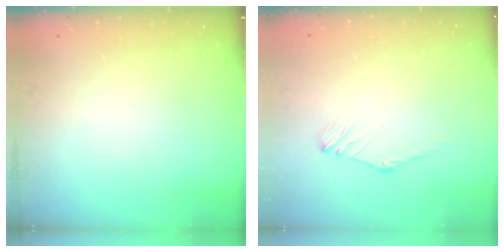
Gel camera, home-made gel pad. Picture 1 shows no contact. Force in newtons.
{"total": 1.2, "press": 1.1, "slide": 0.4}